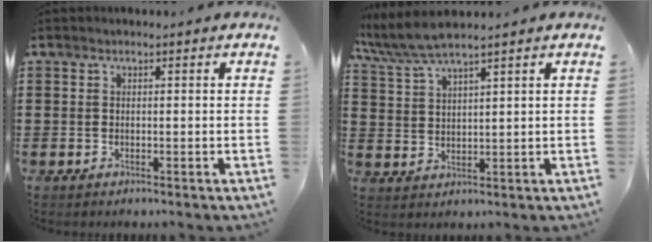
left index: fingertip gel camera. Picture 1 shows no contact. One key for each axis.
{"total": 5.1, "fx": 4.4, "fy": 0.2, "fz": 2.6, "tx": -0.065, "ty": -0.012, "tz": 0.078}